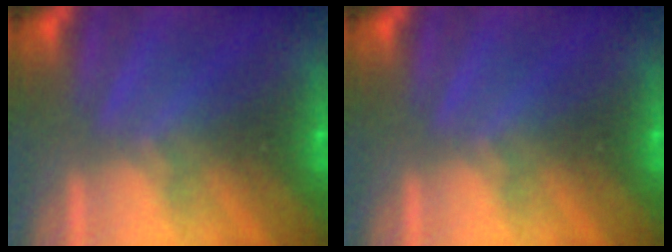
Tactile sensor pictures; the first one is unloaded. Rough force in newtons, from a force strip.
{"total": 0.0}